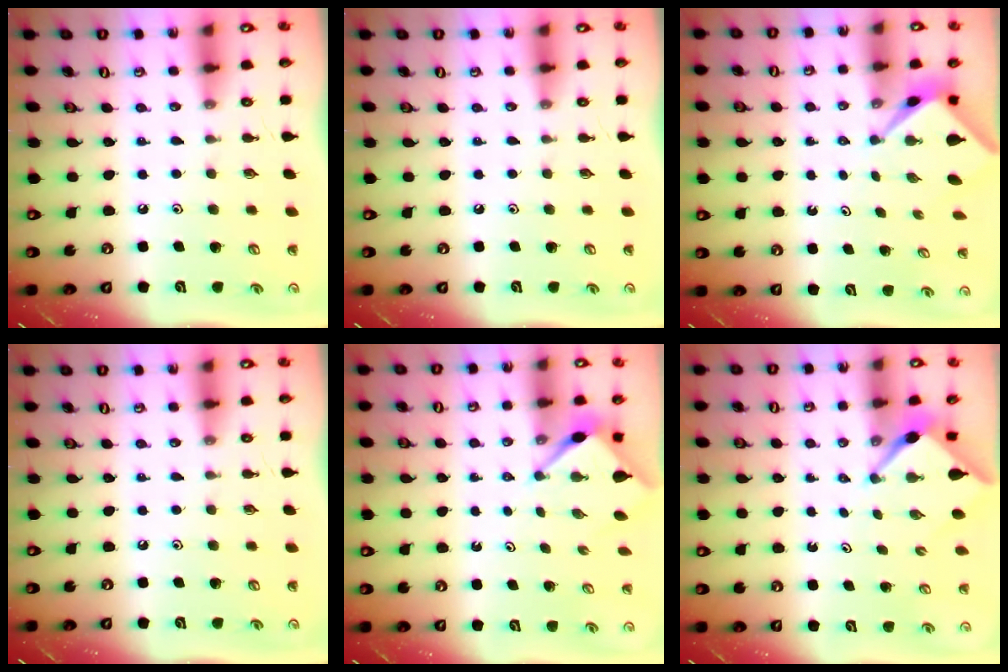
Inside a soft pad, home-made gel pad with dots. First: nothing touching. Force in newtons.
{"total": 0.0}
{"total": 2.1, "press": 2.1, "slide": 0.2}
{"total": 0.0}
{"total": 3.0, "press": 3.0, "slide": 0.3}
{"total": 2.5, "press": 2.5, "slide": 0.3}